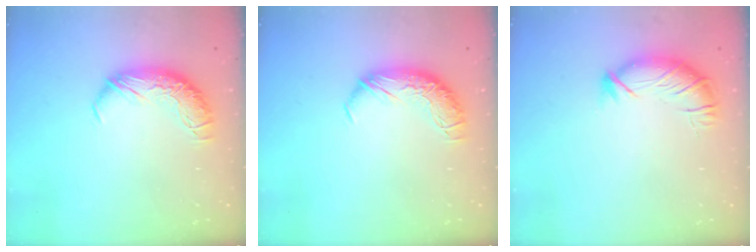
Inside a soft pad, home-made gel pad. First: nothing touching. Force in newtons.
{"total": 0.0}
{"total": 3.6, "press": 3.6, "slide": 0.7}